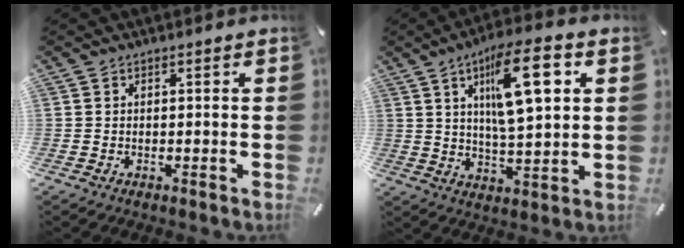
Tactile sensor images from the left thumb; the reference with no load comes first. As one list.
[{"total": 15.5, "force": [6.0, 5.0, 13.4], "torque": [-0.219, -0.011, 0.091]}]